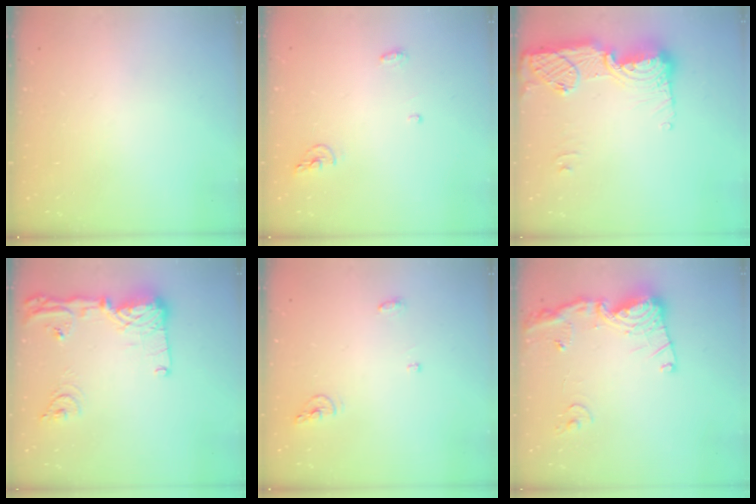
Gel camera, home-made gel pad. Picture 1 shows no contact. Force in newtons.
{"total": 5.2, "press": 5.0, "slide": 1.2}
{"total": 16.5, "press": 16.5, "slide": 1.1}
{"total": 16.7, "press": 16.6, "slide": 1.9}
{"total": 5.6, "press": 5.6, "slide": 0.2}
{"total": 15.8, "press": 15.7, "slide": 1.8}